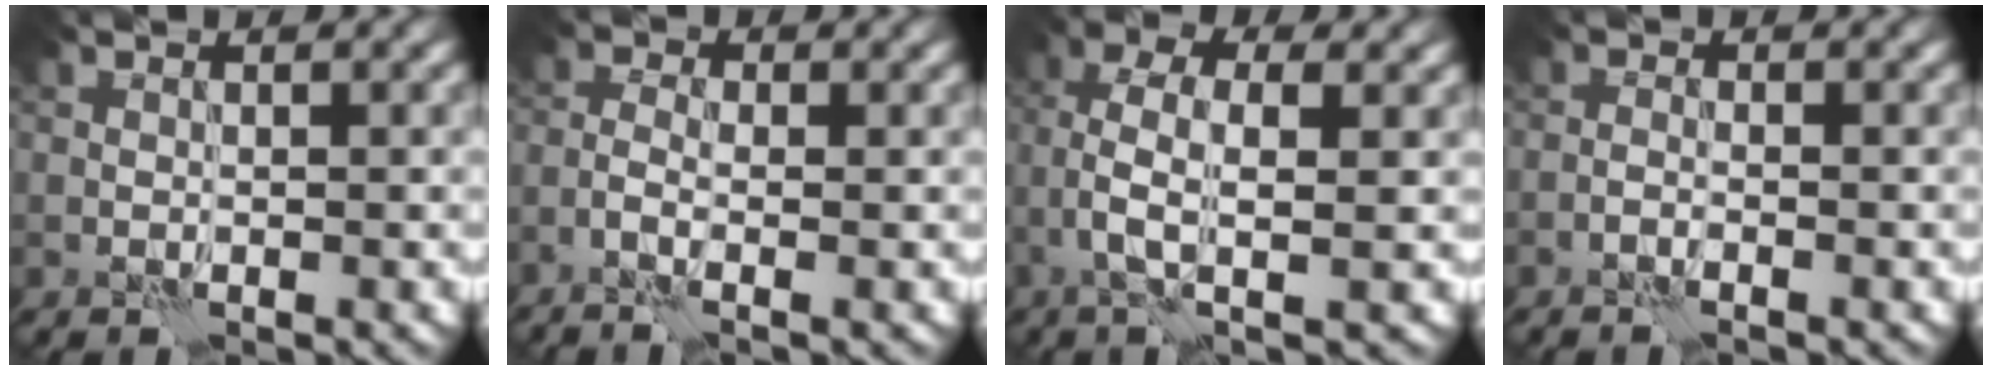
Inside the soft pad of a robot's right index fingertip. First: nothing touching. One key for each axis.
{"total": 2.7, "fx": -1.3, "fy": 0.9, "fz": 2.3, "tx": -0.058, "ty": -0.002, "tz": -0.029}
{"total": 4.9, "fx": 0.1, "fy": 1.6, "fz": 4.7, "tx": -0.097, "ty": 0.012, "tz": -0.007}
{"total": 1.3, "fx": -0.9, "fy": 0.1, "fz": 0.9, "tx": -0.021, "ty": 0.004, "tz": -0.022}